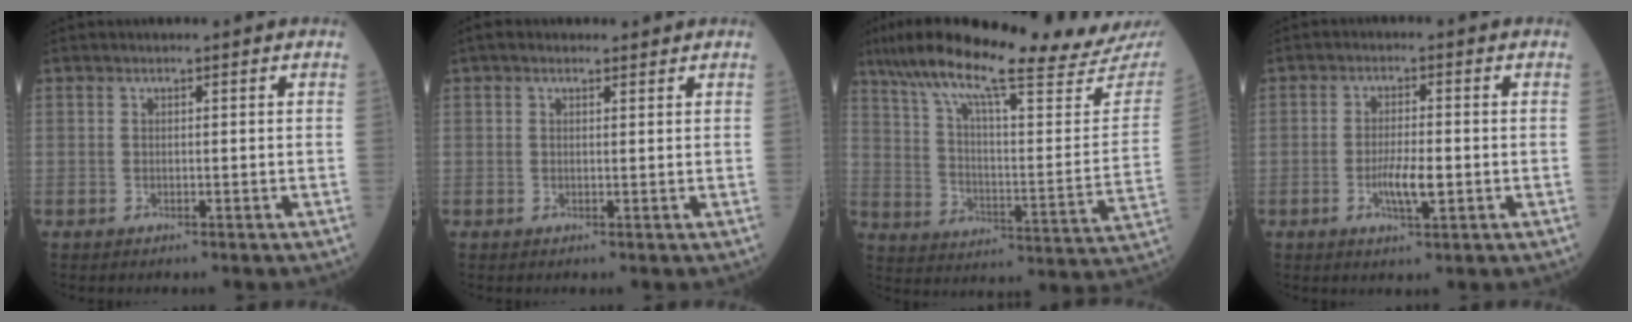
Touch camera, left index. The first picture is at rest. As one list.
[{"total": 1.9, "force": [1.4, 0.9, 1.0], "torque": [-0.022, 0.019, 0.022]}, {"total": 27.0, "force": [22.8, 1.0, 14.4], "torque": [-0.242, -0.041, 0.323]}, {"total": 4.6, "force": [-1.2, 1.0, 4.3], "torque": [-0.085, -0.003, -0.019]}]